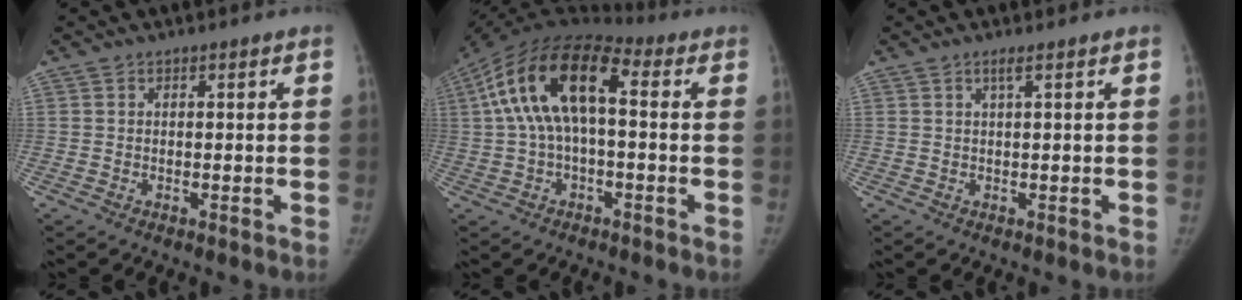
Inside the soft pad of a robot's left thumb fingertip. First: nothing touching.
{"total": 16.8, "force": [2.4, 8.3, 14.4], "torque": [-0.271, 0.053, 0.031]}
{"total": 1.1, "force": [0.6, -0.1, 0.9], "torque": [-0.022, 0.002, 0.013]}